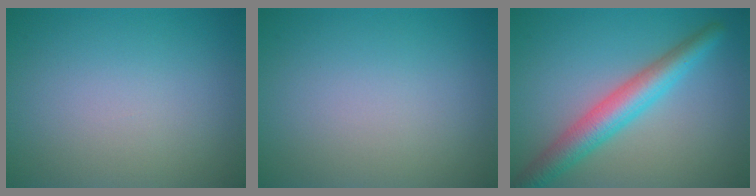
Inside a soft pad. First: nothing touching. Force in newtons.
{"total": 0.0}
{"total": 5.1, "press": 5.1, "slide": 0.1}